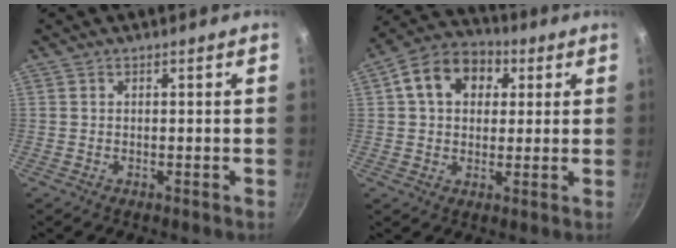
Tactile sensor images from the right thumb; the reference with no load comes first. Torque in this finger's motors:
{"motor_torque": [0.08, 2.12, 1.30, 0.18, 0.05]}